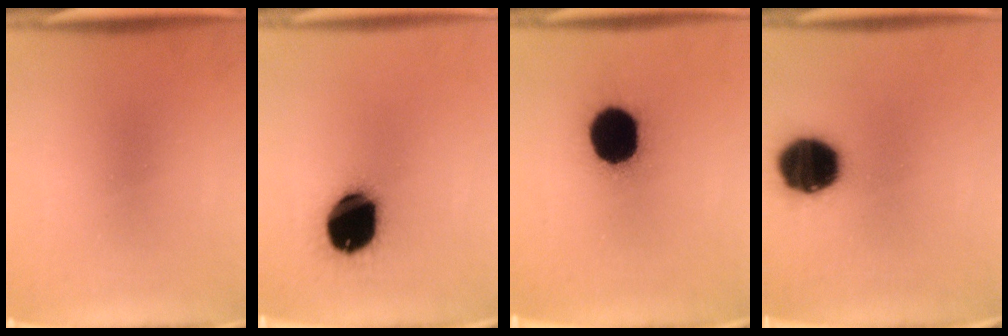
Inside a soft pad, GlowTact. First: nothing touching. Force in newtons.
{"total": 20.2}
{"total": 19.8}
{"total": 17.7}